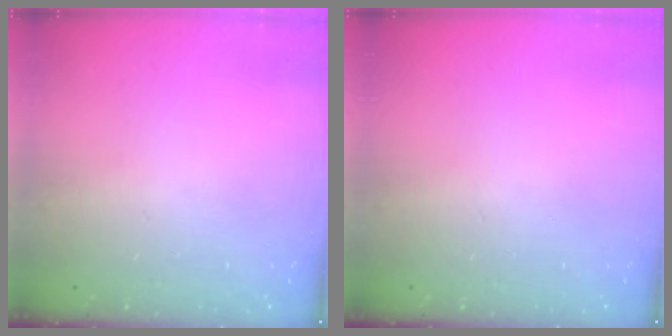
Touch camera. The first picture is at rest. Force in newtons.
{"total": 0.0}